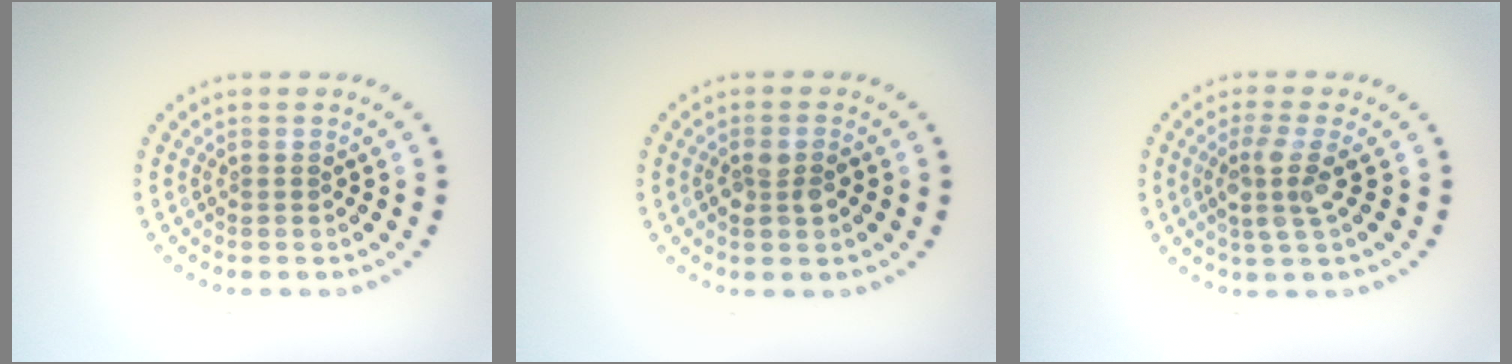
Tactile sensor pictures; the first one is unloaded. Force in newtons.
{"total": 1.7, "press": 1.7, "slide": 0.3}
{"total": 3.1, "press": 2.5, "slide": 1.9}